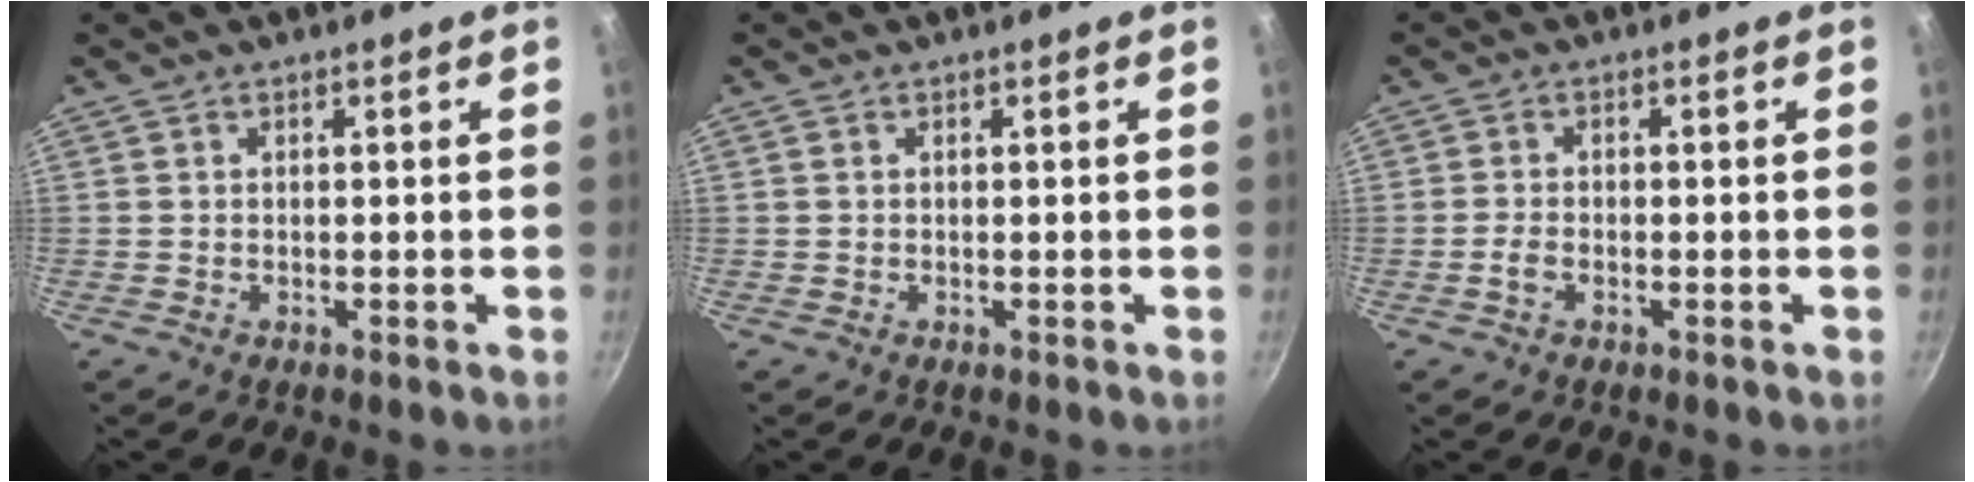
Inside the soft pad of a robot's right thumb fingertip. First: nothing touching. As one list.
[{"total": 0.0}, {"total": 2.2, "force": [-1.0, 1.3, 1.4], "torque": [-0.034, 0.013, -0.020]}]